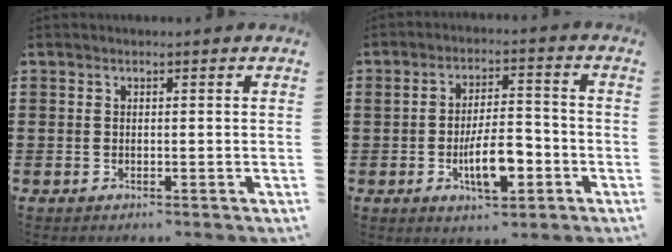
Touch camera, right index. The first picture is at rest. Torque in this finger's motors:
{"motor_torque": [0.60, -0.03, 0.38, 0.08]}